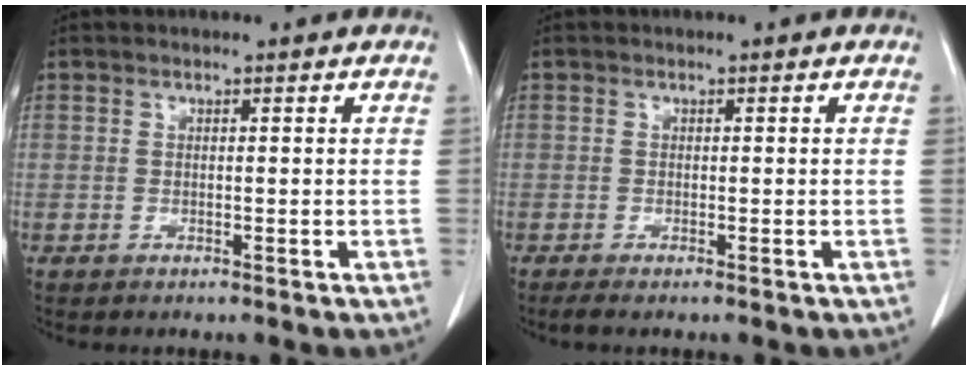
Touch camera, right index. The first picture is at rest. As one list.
[{"total": 1.2, "force": [-0.9, 0.0, 0.8], "torque": [-0.020, -0.005, -0.018]}]